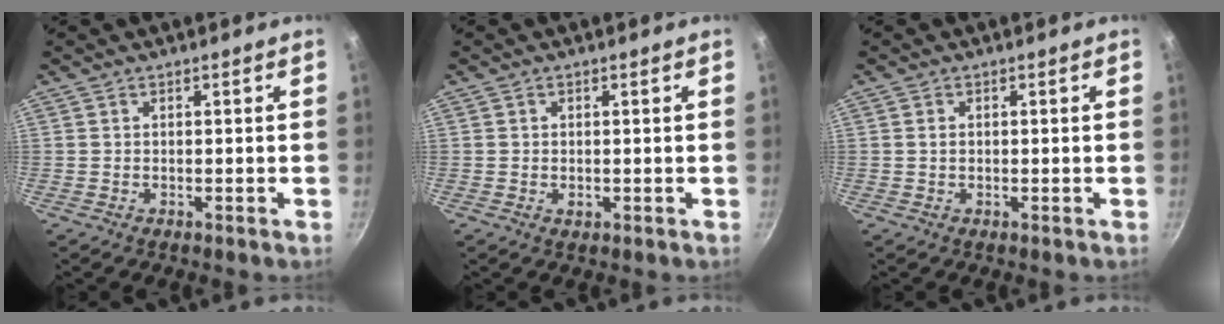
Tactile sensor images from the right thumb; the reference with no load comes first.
{"total": 1.1, "force": [-0.1, 0.9, 0.6], "torque": [-0.010, 0.001, -0.002]}
{"total": 1.0, "force": [0.1, 0.8, 0.6], "torque": [-0.009, 0.002, 0.002]}